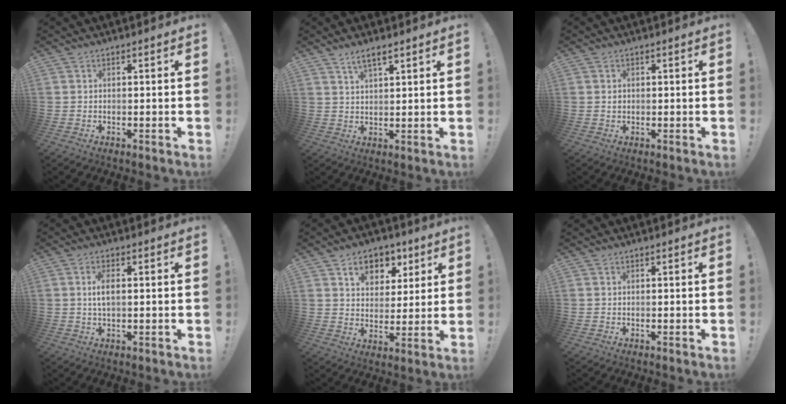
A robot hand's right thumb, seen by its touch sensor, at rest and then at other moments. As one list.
[{"total": 4.2, "force": [3.0, 1.2, 2.7], "torque": [-0.049, -0.014, 0.053]}, {"total": 0.6, "force": [0.0, 0.6, 0.1], "torque": [0.004, 0.000, -0.001]}, {"total": 4.0, "force": [0.5, 1.6, 3.6], "torque": [-0.065, 0.003, 0.008]}, {"total": 9.4, "force": [5.2, 7.0, 3.7], "torque": [-0.051, -0.027, 0.098]}, {"total": 0.0}]